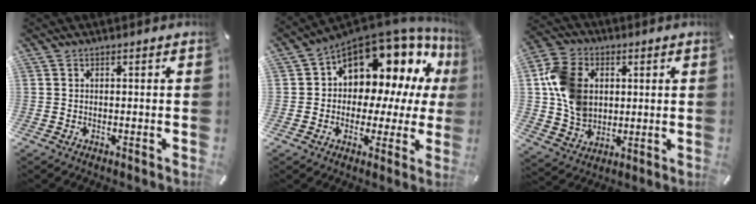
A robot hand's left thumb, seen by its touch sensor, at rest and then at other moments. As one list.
[{"total": 14.5, "force": [7.4, 9.3, 8.3], "torque": [-0.113, -0.070, 0.125]}, {"total": 12.7, "force": [1.9, 10.6, 6.7], "torque": [-0.148, 0.013, 0.038]}]